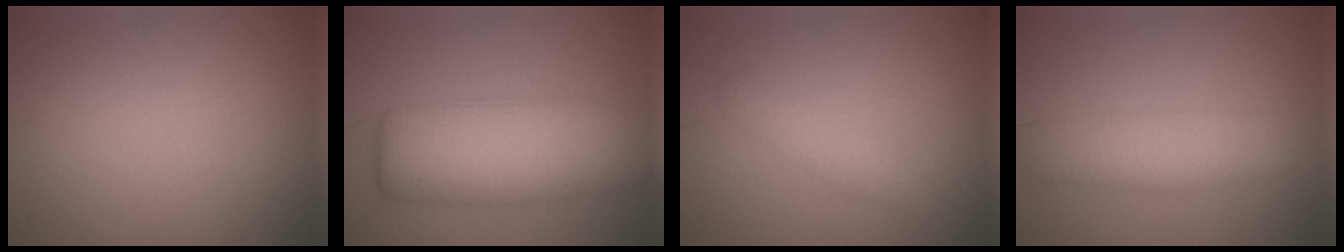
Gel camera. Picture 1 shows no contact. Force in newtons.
{"total": 10.3, "press": 10.3, "slide": 0.4}
{"total": 1.7, "press": 1.7, "slide": 0.1}
{"total": 4.7, "press": 4.7, "slide": 0.1}